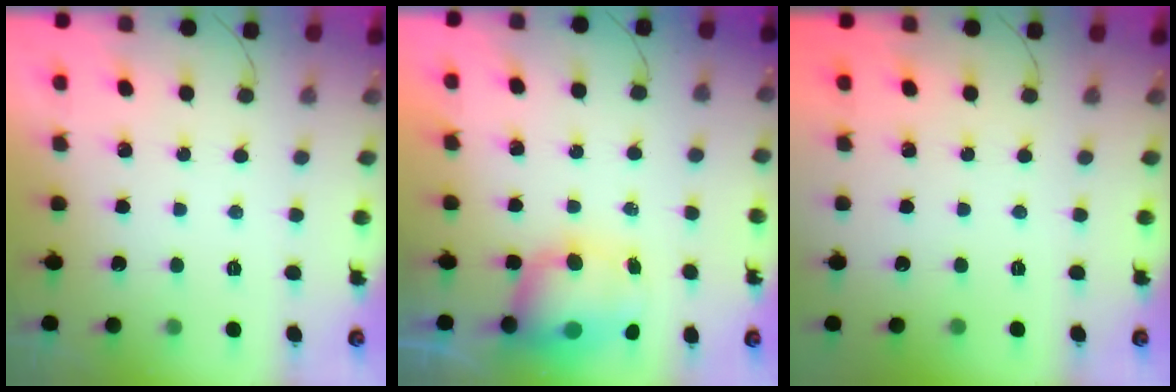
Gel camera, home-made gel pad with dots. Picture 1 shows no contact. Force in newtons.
{"total": 9.6, "press": 9.3, "slide": 2.6}
{"total": 0.0}